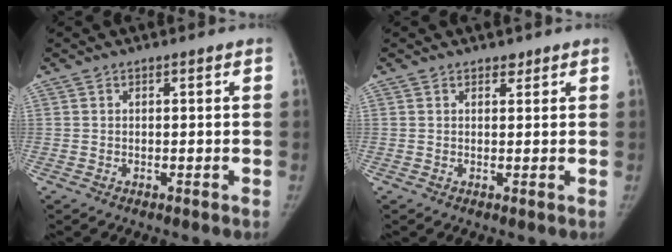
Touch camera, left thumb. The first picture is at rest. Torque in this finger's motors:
{"motor_torque": [0.21, -0.04, 0.34, -0.08, 0.00]}